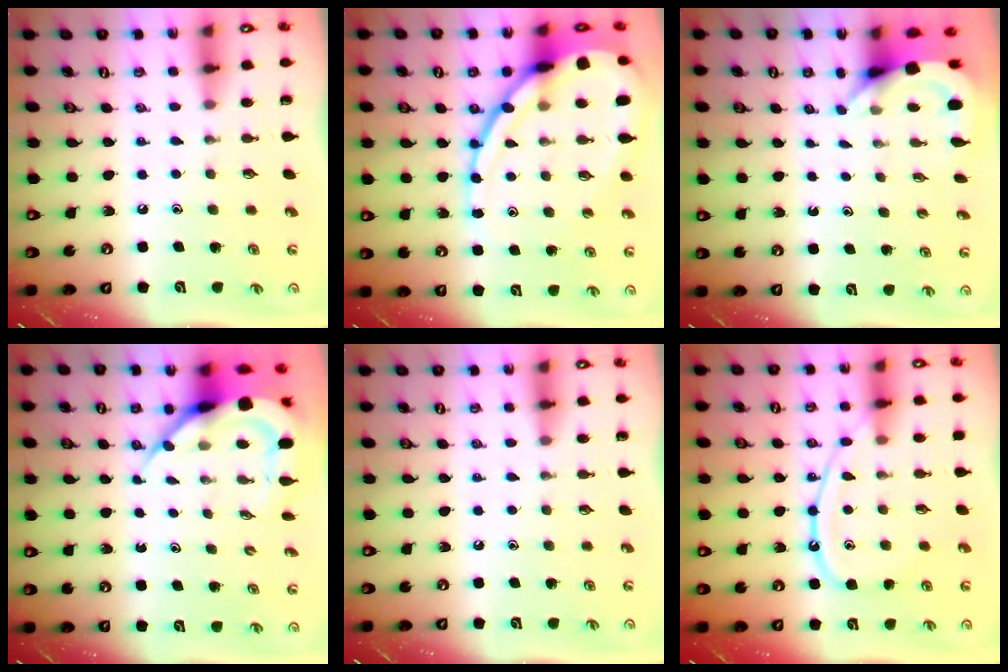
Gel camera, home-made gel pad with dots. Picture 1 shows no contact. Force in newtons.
{"total": 19.5, "press": 19.4, "slide": 2.2}
{"total": 3.9, "press": 3.9, "slide": 0.3}
{"total": 9.7, "press": 9.6, "slide": 1.2}
{"total": 0.0}
{"total": 11.5, "press": 11.4, "slide": 1.4}